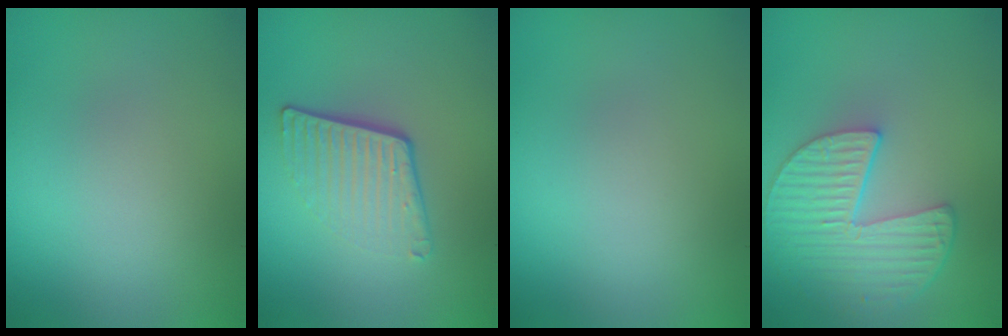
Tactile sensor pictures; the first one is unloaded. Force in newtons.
{"total": 3.9, "press": 2.6, "slide": 2.9}
{"total": 0.0}
{"total": 5.3, "press": 4.3, "slide": 3.1}